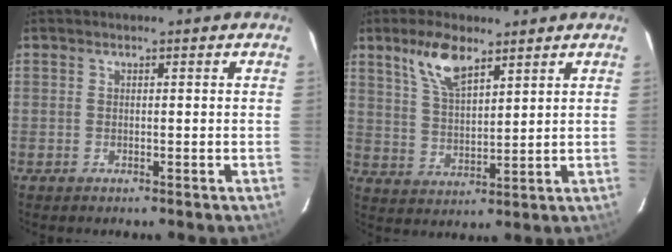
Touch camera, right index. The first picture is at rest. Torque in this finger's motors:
{"motor_torque": [-0.20, 0.16, 0.00, 0.02]}